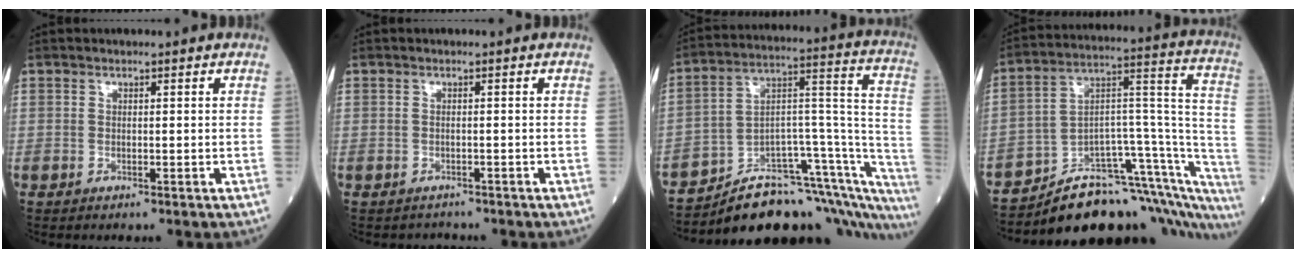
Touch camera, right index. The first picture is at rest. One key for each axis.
{"total": 1.1, "fx": -1.0, "fy": 0.4, "fz": -0.4, "tx": 0.001, "ty": -0.004, "tz": -0.016}
{"total": 26.8, "fx": -22.9, "fy": 6.6, "fz": 12.4, "tx": -0.086, "ty": 0.045, "tz": -0.323}
{"total": 27.2, "fx": -23.3, "fy": 6.1, "fz": 12.6, "tx": -0.084, "ty": 0.042, "tz": -0.328}